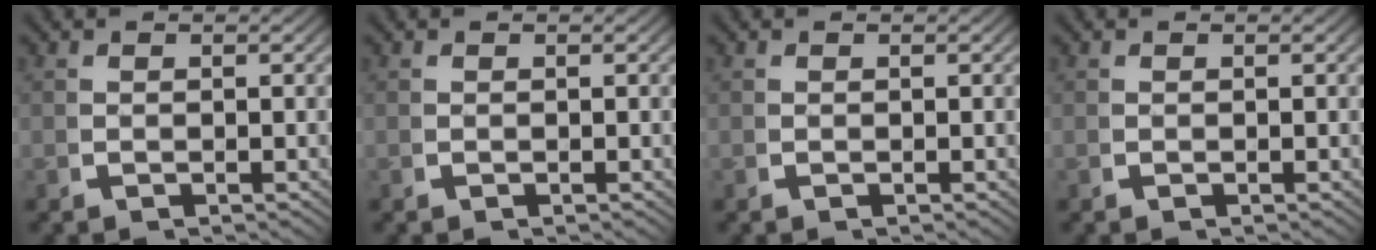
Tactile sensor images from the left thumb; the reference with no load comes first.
{"total": 0.0}
{"total": 0.0}
{"total": 0.0}